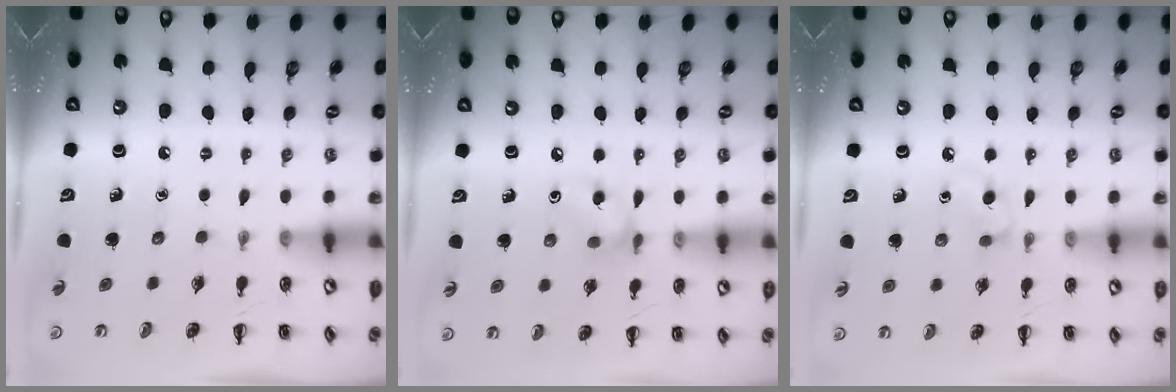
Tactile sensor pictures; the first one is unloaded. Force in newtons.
{"total": 7.0, "press": 6.9, "slide": 1.4}
{"total": 2.4, "press": 2.1, "slide": 1.1}